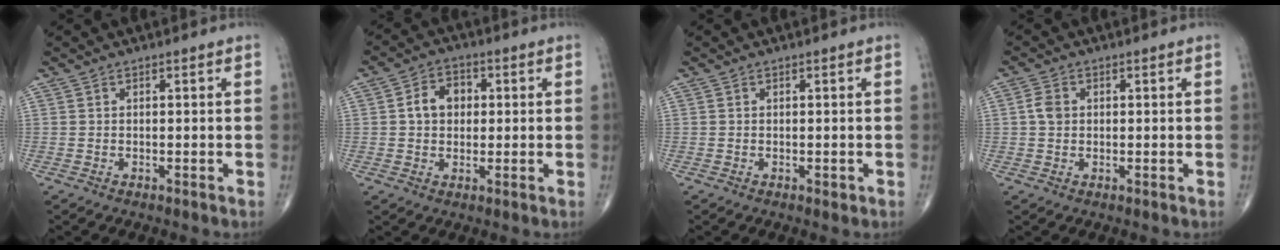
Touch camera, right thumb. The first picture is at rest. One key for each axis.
{"total": 6.1, "fx": 0.7, "fy": 4.7, "fz": 3.8, "tx": -0.048, "ty": 0.014, "tz": 0.006}
{"total": 0.5, "fx": -0.1, "fy": 0.3, "fz": 0.4, "tx": 0.000, "ty": 0.000, "tz": -0.002}
{"total": 2.7, "fx": 0.4, "fy": 2.1, "fz": 1.7, "tx": -0.030, "ty": 0.004, "tz": 0.004}